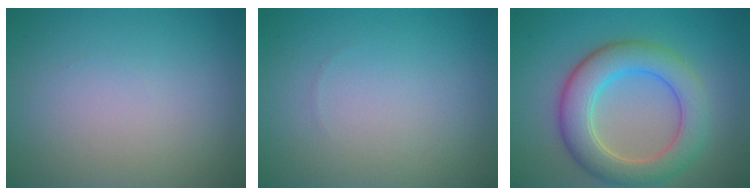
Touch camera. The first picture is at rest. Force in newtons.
{"total": 0.0}
{"total": 6.8, "press": 6.8, "slide": 0.5}